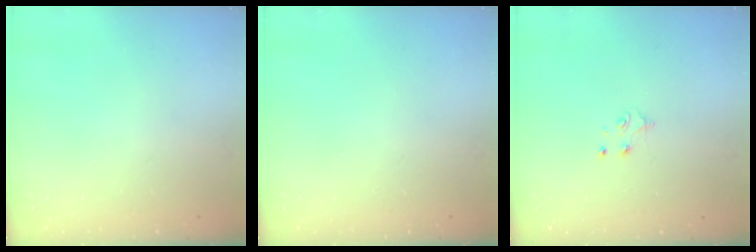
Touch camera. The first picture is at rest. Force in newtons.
{"total": 0.0}
{"total": 4.0, "press": 3.9, "slide": 0.4}